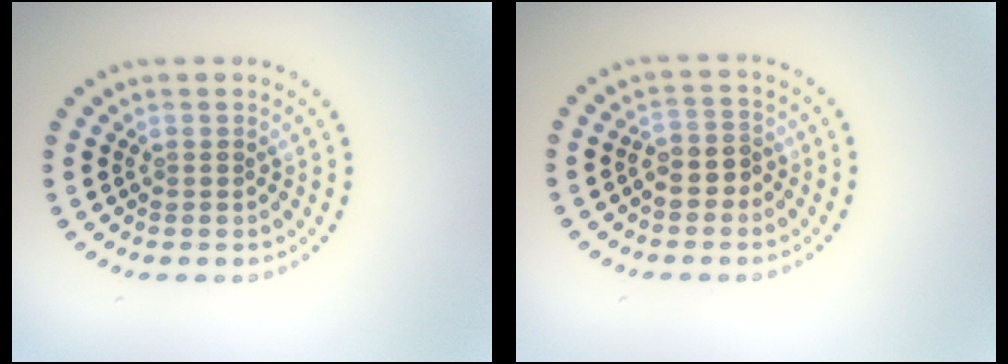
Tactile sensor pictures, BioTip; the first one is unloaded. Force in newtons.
{"total": 2.3, "press": 2.1, "slide": 0.9}